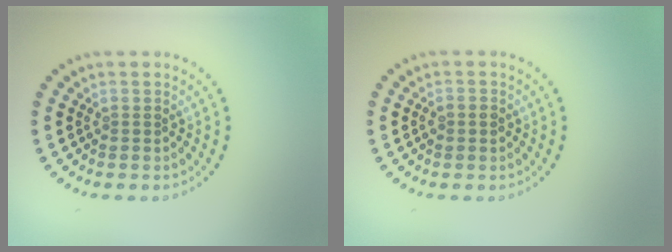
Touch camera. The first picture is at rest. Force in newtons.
{"total": 1.1, "press": 1.1, "slide": 0.3}